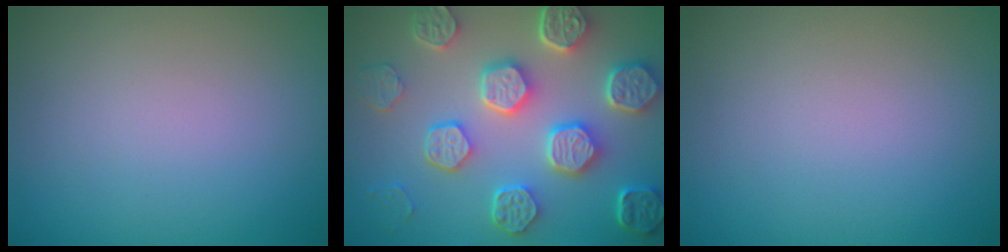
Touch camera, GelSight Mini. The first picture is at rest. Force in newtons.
{"total": 8.2, "press": 6.5, "slide": 5.0}
{"total": 0.0}